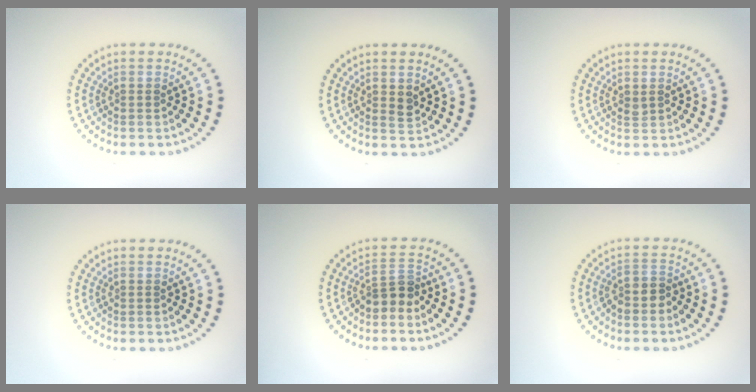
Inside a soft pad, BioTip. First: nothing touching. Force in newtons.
{"total": 1.0, "press": 1.0, "slide": 0.3}
{"total": 0.5, "press": 0.5, "slide": 0.3}
{"total": 0.0}
{"total": 2.4, "press": 1.8, "slide": 1.6}
{"total": 2.2, "press": 1.8, "slide": 1.2}